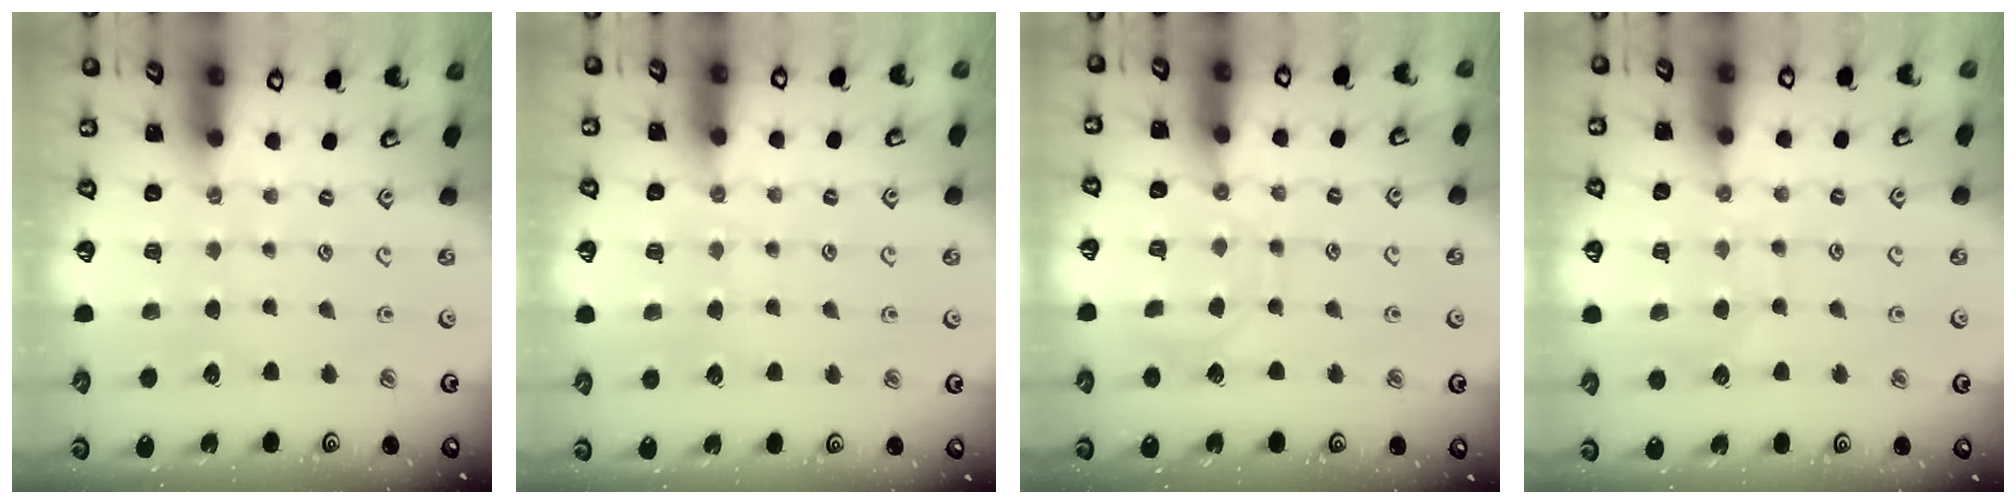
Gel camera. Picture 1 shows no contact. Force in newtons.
{"total": 3.9, "press": 3.9, "slide": 0.4}
{"total": 8.6, "press": 8.5, "slide": 0.8}
{"total": 7.1, "press": 7.0, "slide": 0.6}